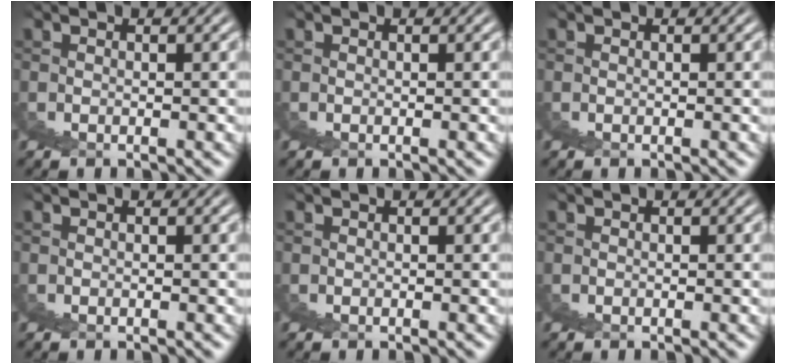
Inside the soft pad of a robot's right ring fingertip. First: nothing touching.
{"total": 0.0}
{"total": 0.0}
{"total": 0.0}
{"total": 0.0}
{"total": 0.0}